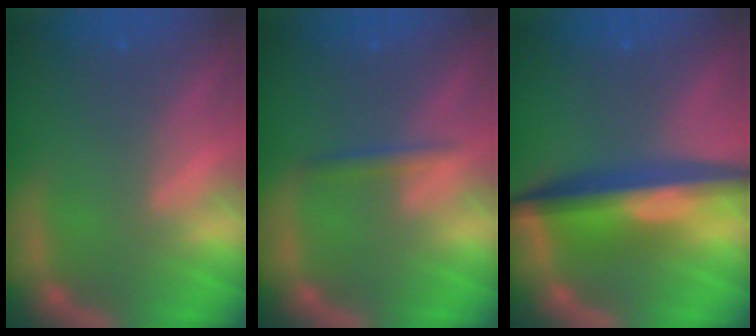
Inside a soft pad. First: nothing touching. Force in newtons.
{"total": 1.4}
{"total": 8.1}